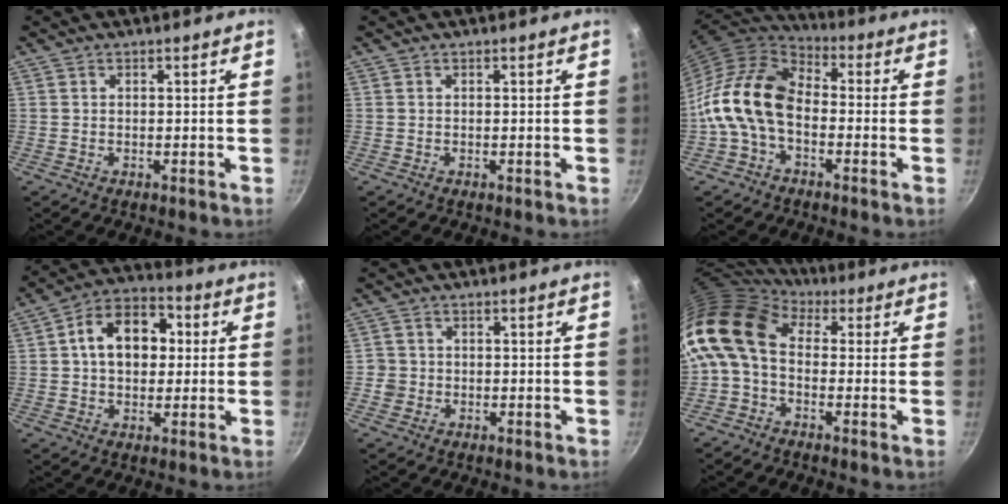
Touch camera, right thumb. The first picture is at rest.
{"total": 0.0}
{"total": 14.6, "force": [-2.5, 9.4, 10.8], "torque": [-0.188, 0.038, -0.068]}
{"total": 12.9, "force": [1.8, 9.2, 8.9], "torque": [-0.101, 0.023, 0.013]}
{"total": 2.2, "force": [-0.6, 2.1, 0.4], "torque": [0.004, 0.011, -0.009]}
{"total": 13.4, "force": [0.8, 9.4, 9.5], "torque": [-0.185, 0.027, -0.008]}